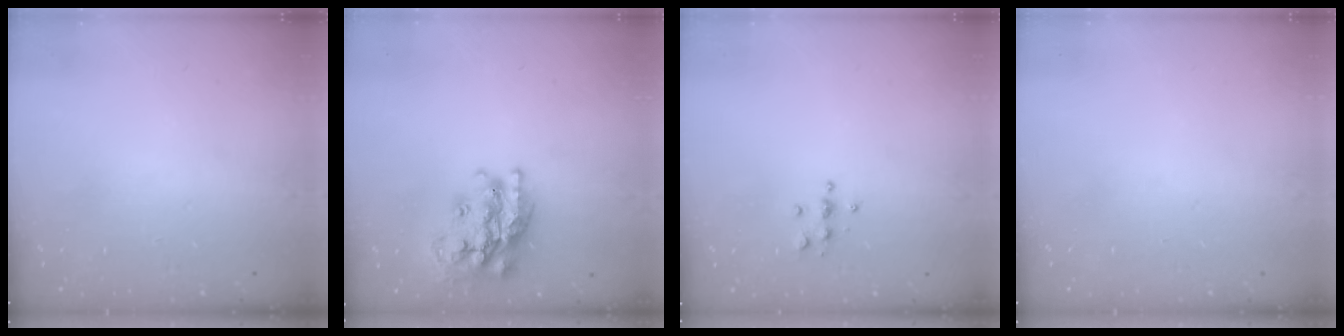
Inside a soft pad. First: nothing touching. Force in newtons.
{"total": 22.6, "press": 22.5, "slide": 1.7}
{"total": 3.9, "press": 3.9, "slide": 0.5}
{"total": 0.0}